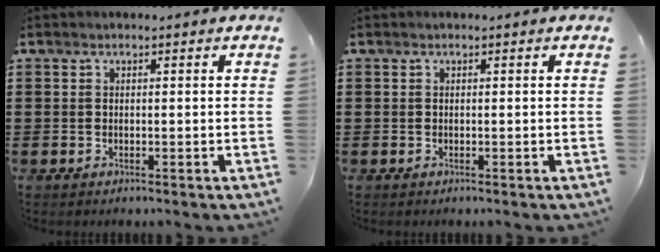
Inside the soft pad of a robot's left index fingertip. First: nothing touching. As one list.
[{"total": 0.0}]